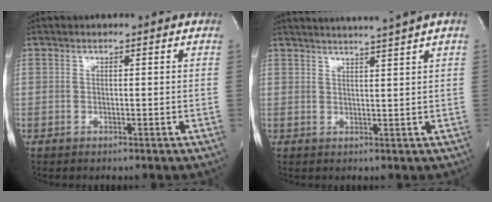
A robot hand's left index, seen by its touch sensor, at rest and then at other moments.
{"total": 8.2, "force": [7.1, -2.0, 3.5], "torque": [-0.050, -0.002, 0.090]}